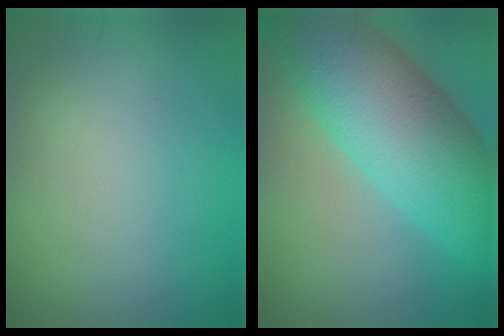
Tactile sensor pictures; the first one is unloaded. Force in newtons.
{"total": 12.5, "press": 12.5, "slide": 0.3}